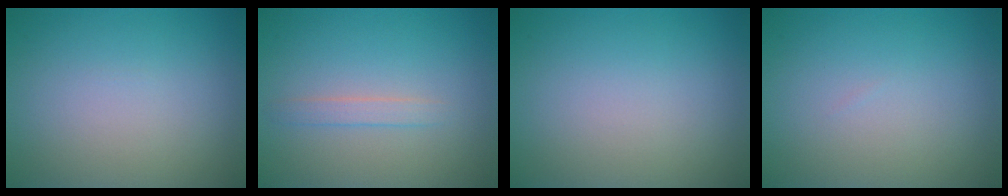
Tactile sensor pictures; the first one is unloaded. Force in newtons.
{"total": 1.2, "press": 1.2, "slide": 0.0}
{"total": 0.0}
{"total": 0.0}